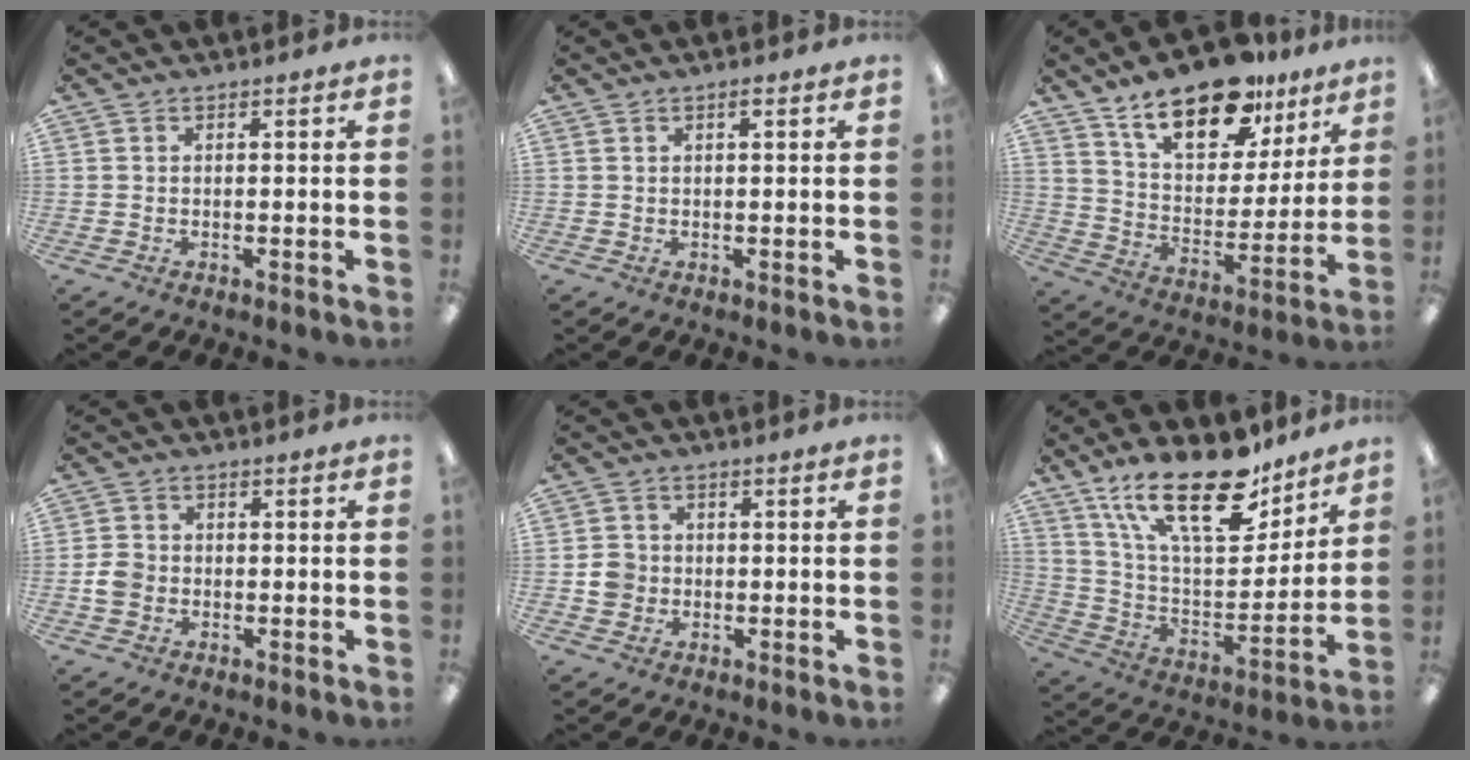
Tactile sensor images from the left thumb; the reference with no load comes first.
{"total": 1.1, "force": [0.7, 0.3, 0.8], "torque": [-0.010, -0.001, 0.010]}
{"total": 20.0, "force": [14.1, 9.2, 10.7], "torque": [-0.176, -0.077, 0.245]}
{"total": 3.8, "force": [-0.7, 3.3, 1.7], "torque": [-0.028, 0.008, -0.012]}
{"total": 4.2, "force": [-0.4, 4.0, 1.2], "torque": [-0.016, 0.006, -0.007]}
{"total": 23.8, "force": [16.0, 9.6, 14.6], "torque": [-0.242, -0.096, 0.279]}